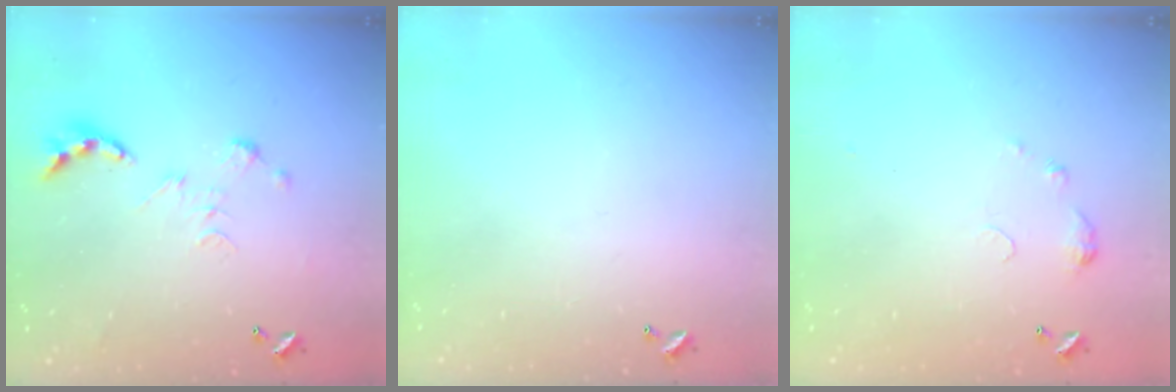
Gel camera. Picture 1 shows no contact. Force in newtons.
{"total": 0.0}
{"total": 4.7, "press": 4.6, "slide": 0.7}